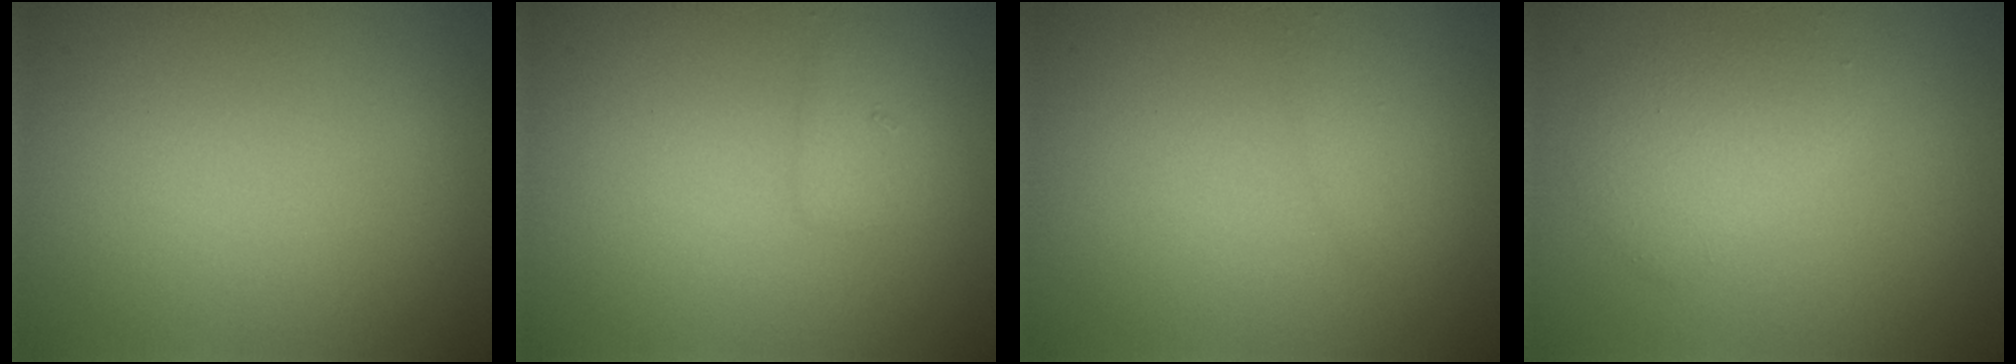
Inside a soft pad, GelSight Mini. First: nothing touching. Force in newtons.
{"total": 1.4, "press": 1.4, "slide": 0.1}
{"total": 0.9, "press": 0.9, "slide": 0.1}
{"total": 2.6, "press": 2.6, "slide": 0.2}